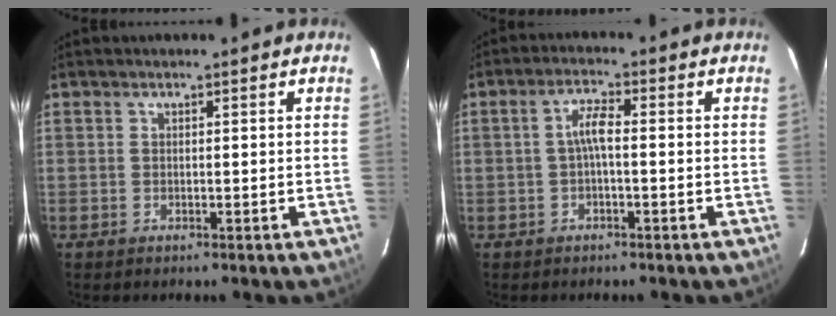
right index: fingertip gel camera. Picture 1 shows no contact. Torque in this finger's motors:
{"motor_torque": [0.50, -0.18, 0.30, 0.08]}